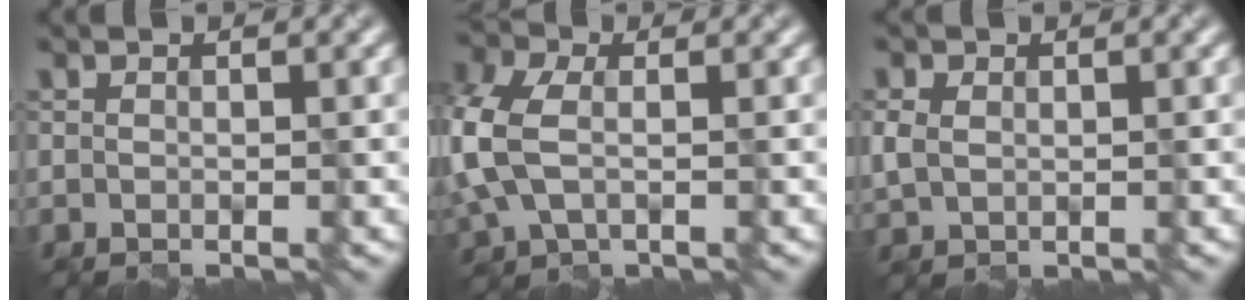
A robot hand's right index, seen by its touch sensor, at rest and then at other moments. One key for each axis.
{"total": 5.5, "fx": 0.3, "fy": 3.7, "fz": 4.1, "tx": -0.151, "ty": 0.012, "tz": 0.007}
{"total": 1.0, "fx": 0.5, "fy": 0.9, "fz": 0.2, "tx": -0.027, "ty": 0.006, "tz": 0.018}